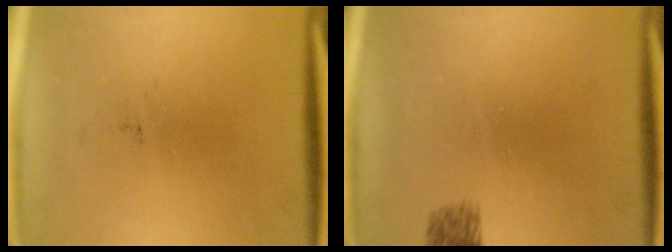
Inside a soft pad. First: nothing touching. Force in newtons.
{"total": 1.9}